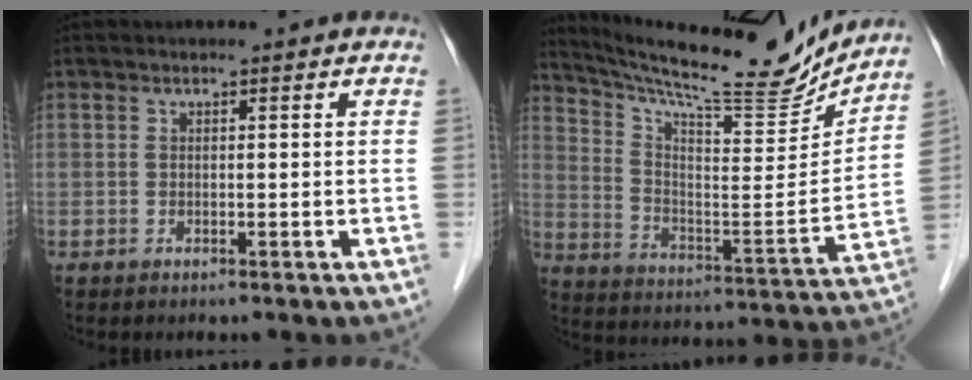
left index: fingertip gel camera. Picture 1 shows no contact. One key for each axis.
{"total": 21.7, "fx": 20.0, "fy": 2.1, "fz": 8.1, "tx": -0.144, "ty": -0.050, "tz": 0.301}